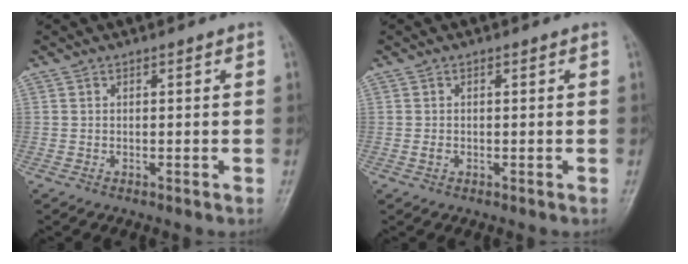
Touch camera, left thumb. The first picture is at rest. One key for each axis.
{"total": 1.0, "fx": -0.2, "fy": 0.8, "fz": 0.6, "tx": -0.010, "ty": 0.000, "tz": -0.005}